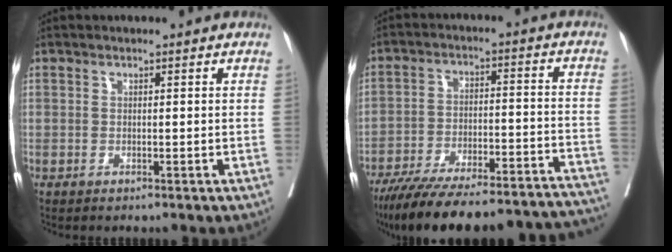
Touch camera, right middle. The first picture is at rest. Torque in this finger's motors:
{"motor_torque": [1.07, -1.06, 0.79, 0.14]}